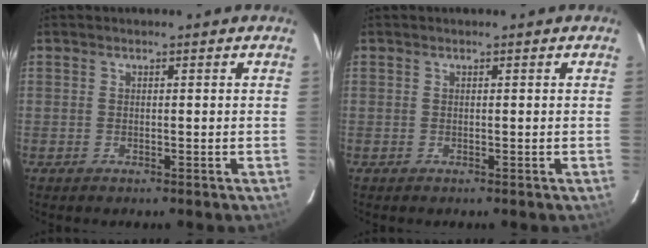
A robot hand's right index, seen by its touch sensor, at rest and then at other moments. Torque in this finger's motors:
{"motor_torque": [0.00, 0.00, 0.00, 0.00]}